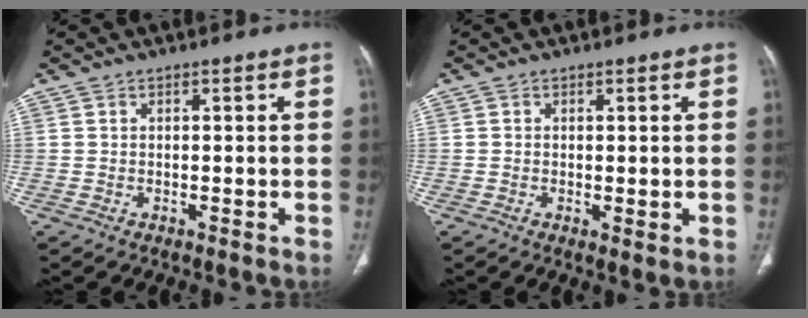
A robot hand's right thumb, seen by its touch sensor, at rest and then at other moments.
{"total": 1.4, "force": [-0.2, 0.4, 1.3], "torque": [-0.028, -0.008, -0.001]}